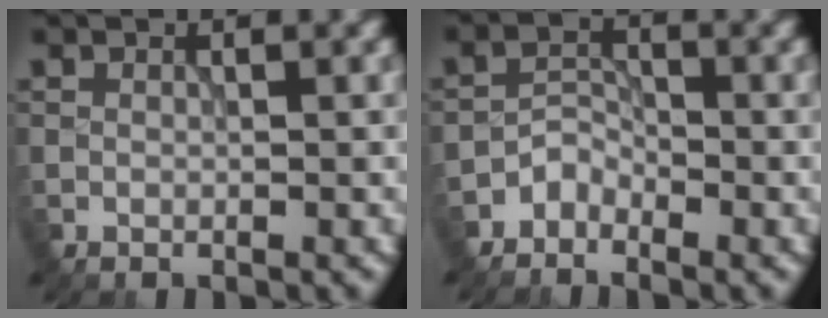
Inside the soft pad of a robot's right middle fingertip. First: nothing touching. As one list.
[{"total": 1.8, "force": [-1.6, 0.9, 0.2], "torque": [0.003, 0.009, -0.034]}]